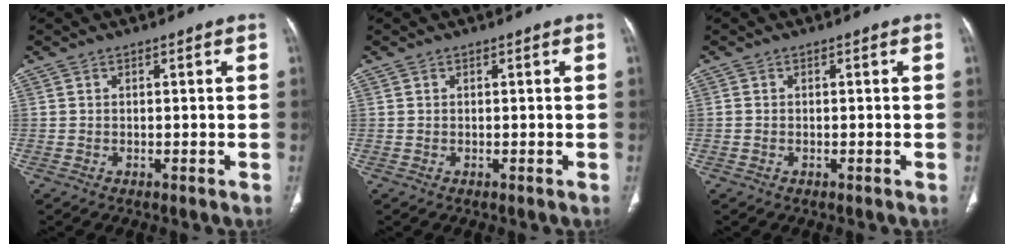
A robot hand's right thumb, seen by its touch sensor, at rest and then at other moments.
{"total": 0.0}
{"total": 0.0}